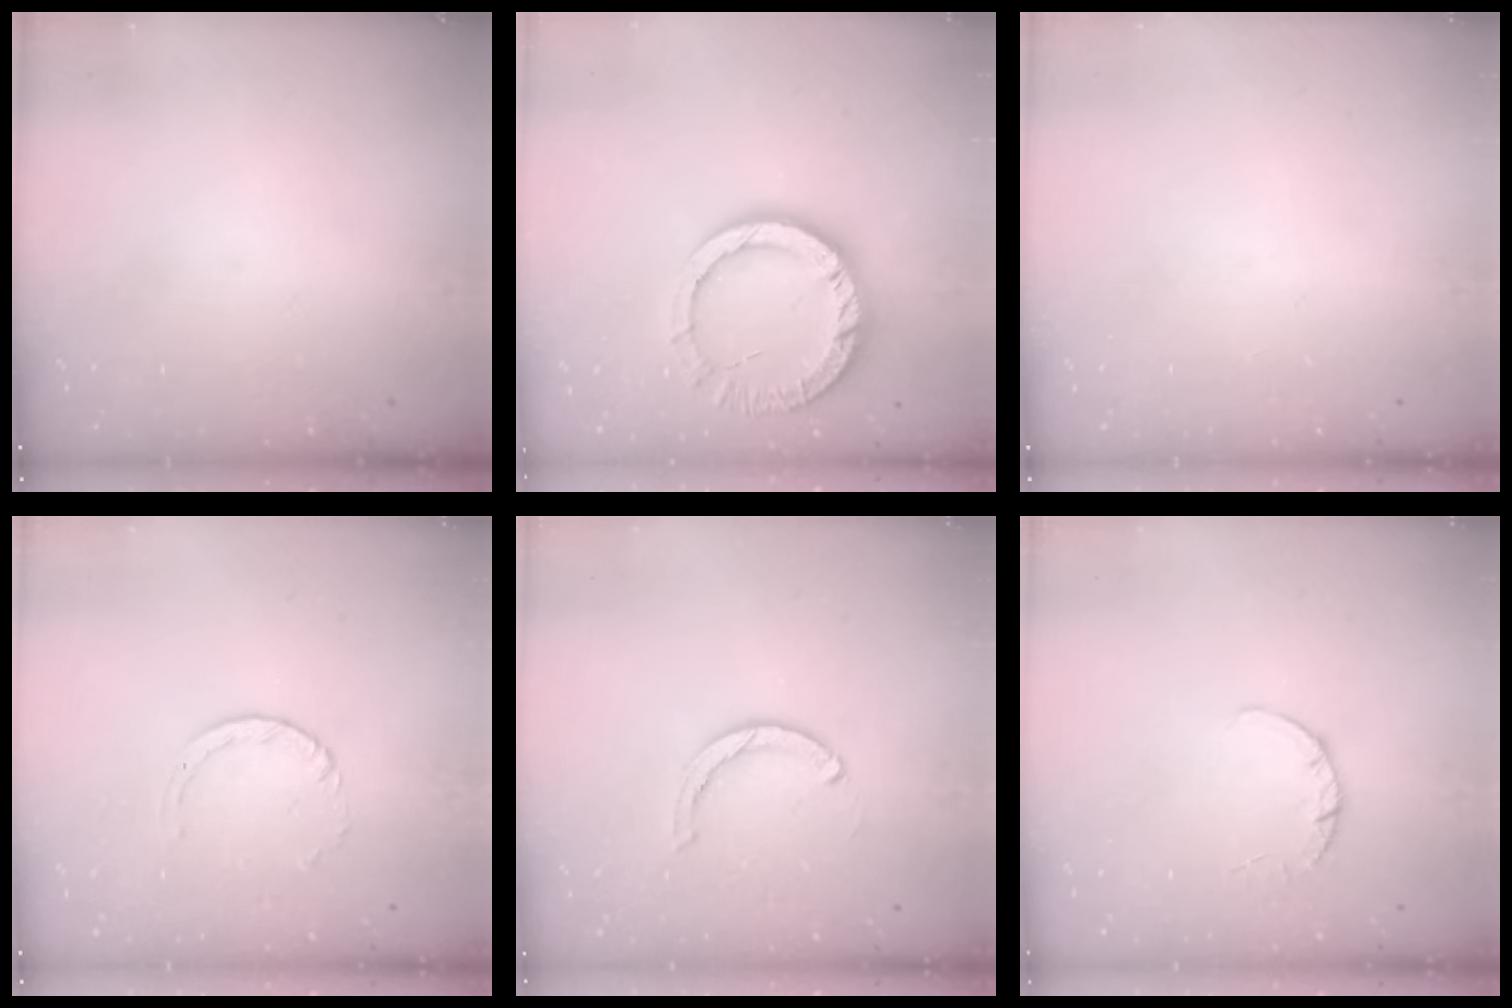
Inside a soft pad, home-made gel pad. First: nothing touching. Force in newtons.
{"total": 11.9, "press": 11.8, "slide": 1.9}
{"total": 0.0}
{"total": 1.0, "press": 1.0, "slide": 0.1}
{"total": 3.5, "press": 3.4, "slide": 0.5}
{"total": 2.7, "press": 2.7, "slide": 0.4}